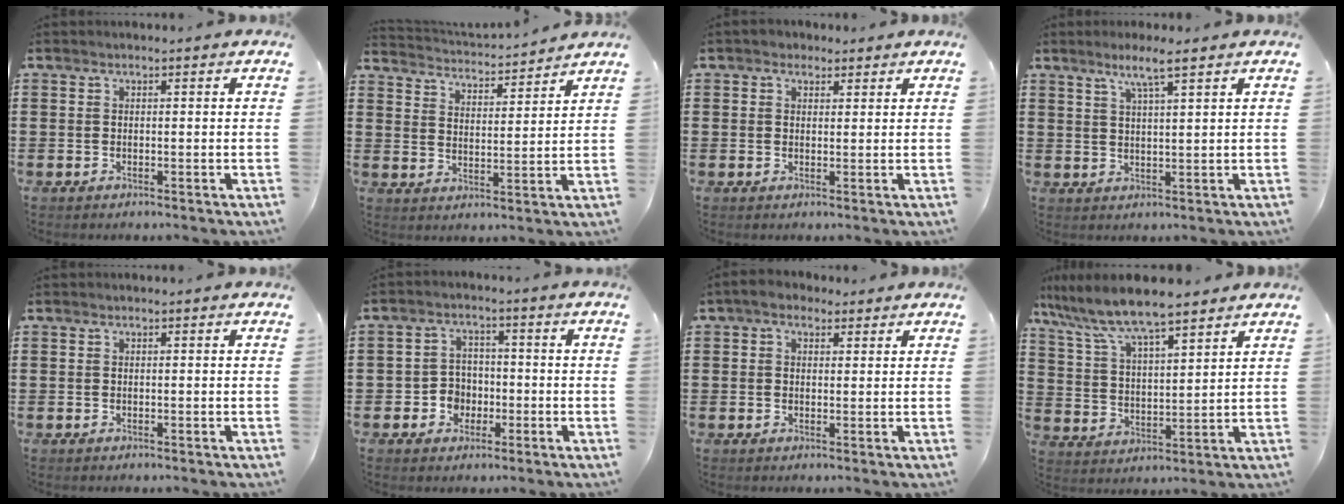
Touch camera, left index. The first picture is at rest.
{"total": 2.9, "force": [2.9, -0.1, -0.1], "torque": [-0.018, -0.026, 0.044]}
{"total": 1.7, "force": [1.2, 1.2, 0.3], "torque": [-0.001, 0.004, 0.022]}
{"total": 4.3, "force": [2.9, 0.0, 3.2], "torque": [-0.069, 0.003, 0.050]}
{"total": 0.0}
{"total": 4.0, "force": [-1.3, 3.6, 1.2], "torque": [-0.035, 0.007, -0.028]}
{"total": 2.5, "force": [1.5, 1.6, 1.2], "torque": [-0.029, 0.009, 0.028]}
{"total": 7.8, "force": [6.9, 0.8, 3.7], "torque": [-0.098, -0.031, 0.118]}